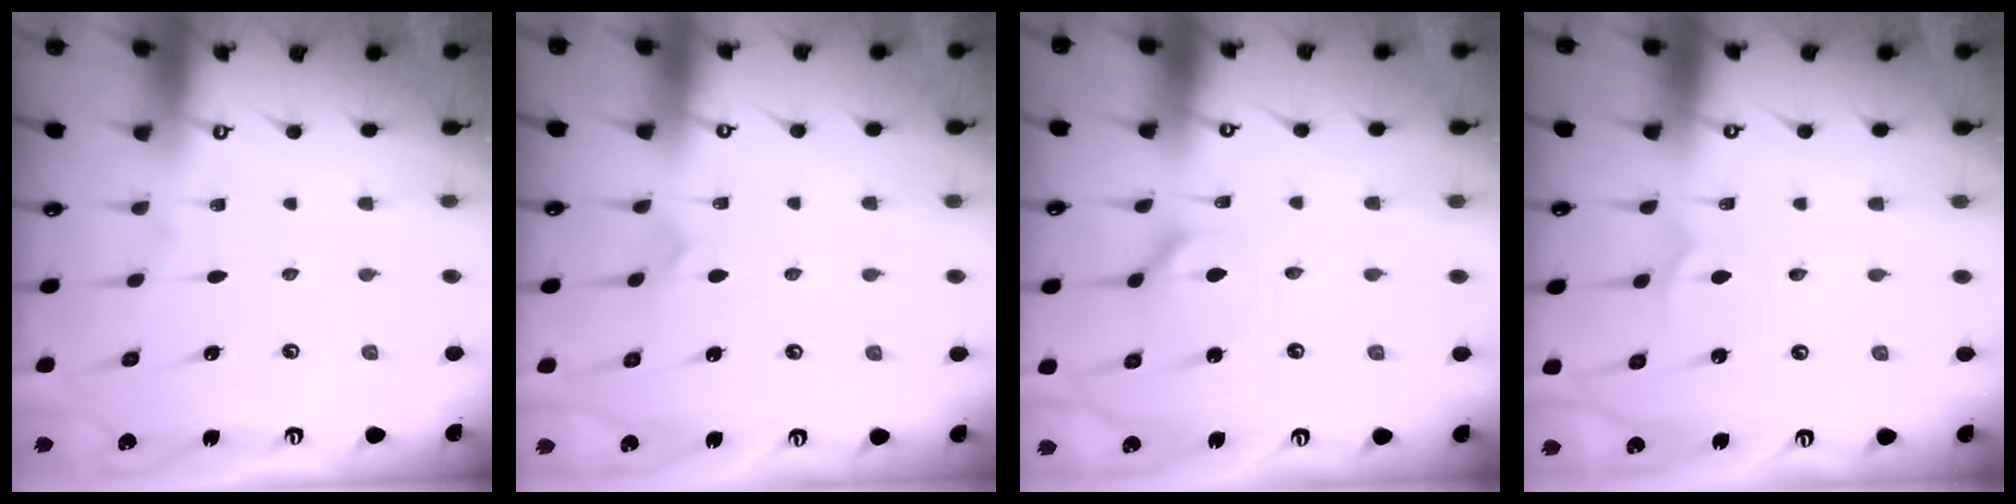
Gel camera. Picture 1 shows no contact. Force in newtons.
{"total": 4.0, "press": 4.0, "slide": 0.5}
{"total": 5.1, "press": 5.0, "slide": 0.9}
{"total": 2.6, "press": 2.6, "slide": 0.2}